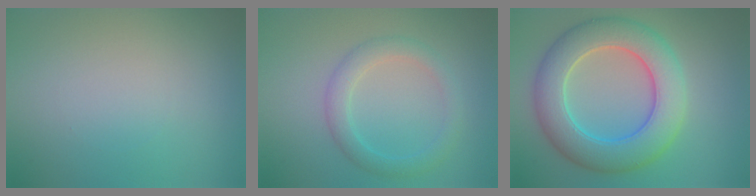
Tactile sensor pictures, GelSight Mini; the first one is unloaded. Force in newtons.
{"total": 2.7, "press": 2.7, "slide": 0.1}
{"total": 8.3, "press": 8.3, "slide": 0.2}